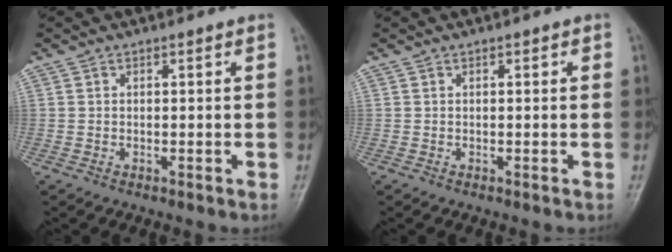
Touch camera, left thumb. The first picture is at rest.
{"total": 0.0}